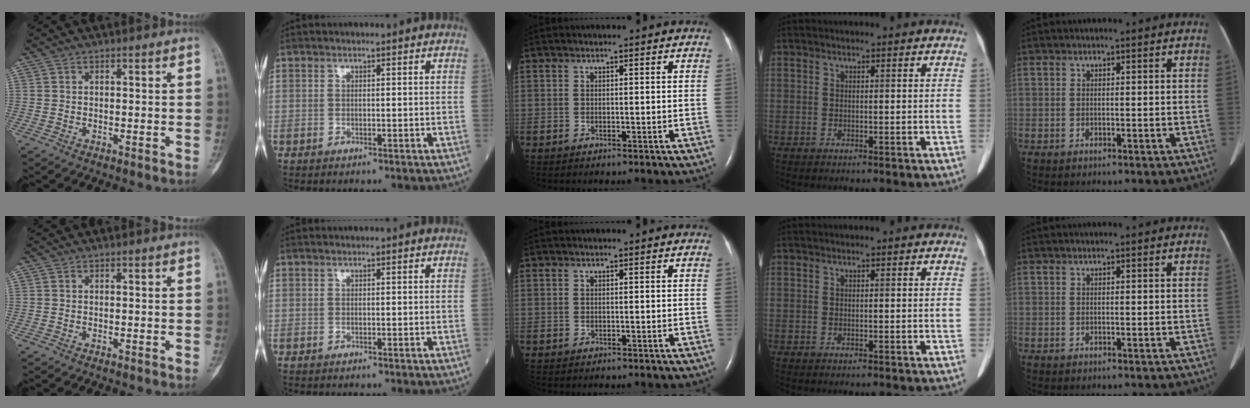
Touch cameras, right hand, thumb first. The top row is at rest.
{}